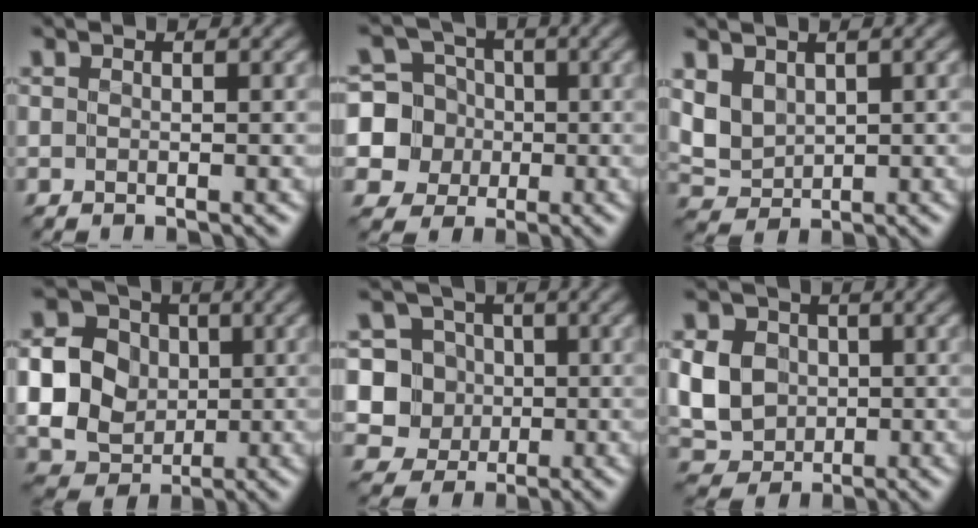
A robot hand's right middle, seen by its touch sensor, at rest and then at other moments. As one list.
[{"total": 8.0, "force": [-0.4, 7.8, 1.9], "torque": [-0.044, 0.022, -0.037]}, {"total": 2.7, "force": [1.3, 2.0, 1.3], "torque": [-0.035, -0.002, 0.029]}, {"total": 10.6, "force": [0.6, 9.8, 4.0], "torque": [-0.112, 0.018, -0.010]}, {"total": 7.4, "force": [0.3, 7.2, 1.7], "torque": [-0.039, 0.029, -0.004]}, {"total": 5.6, "force": [0.3, 4.9, 2.6], "torque": [-0.063, 0.007, -0.005]}]